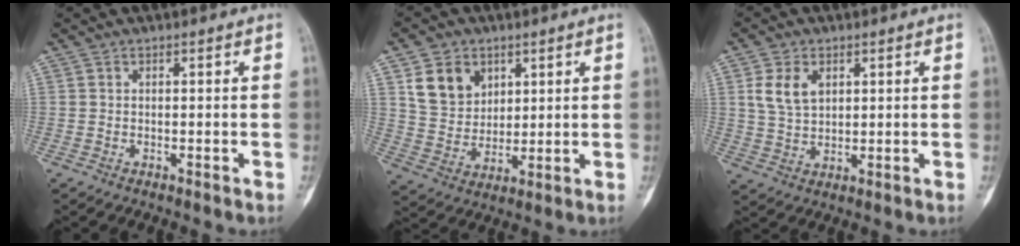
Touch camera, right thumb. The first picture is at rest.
{"total": 10.1, "force": [4.4, 7.9, 4.6], "torque": [-0.057, -0.019, 0.091]}
{"total": 6.7, "force": [2.3, 4.4, 4.4], "torque": [-0.074, -0.005, 0.050]}